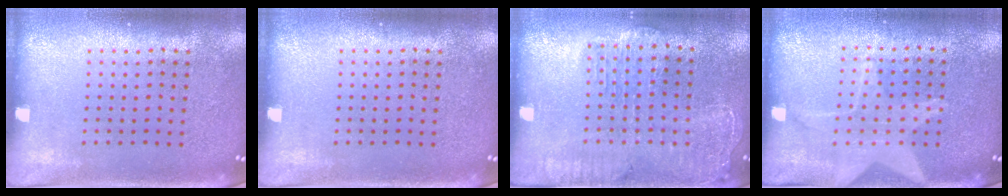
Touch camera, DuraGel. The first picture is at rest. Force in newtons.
{"total": 0.0}
{"total": 2.0, "press": 1.8, "slide": 0.8}
{"total": 1.5, "press": 1.5, "slide": 0.4}